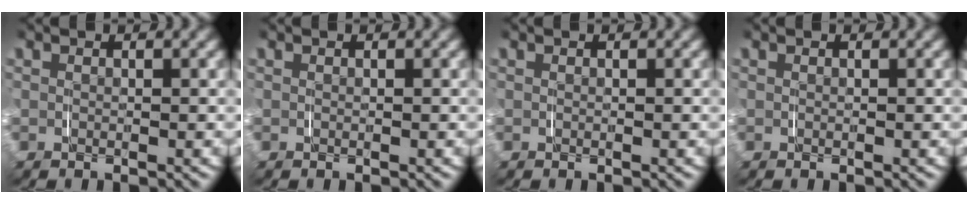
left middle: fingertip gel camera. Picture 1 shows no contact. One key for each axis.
{"total": 0.0}
{"total": 0.0}
{"total": 0.0}